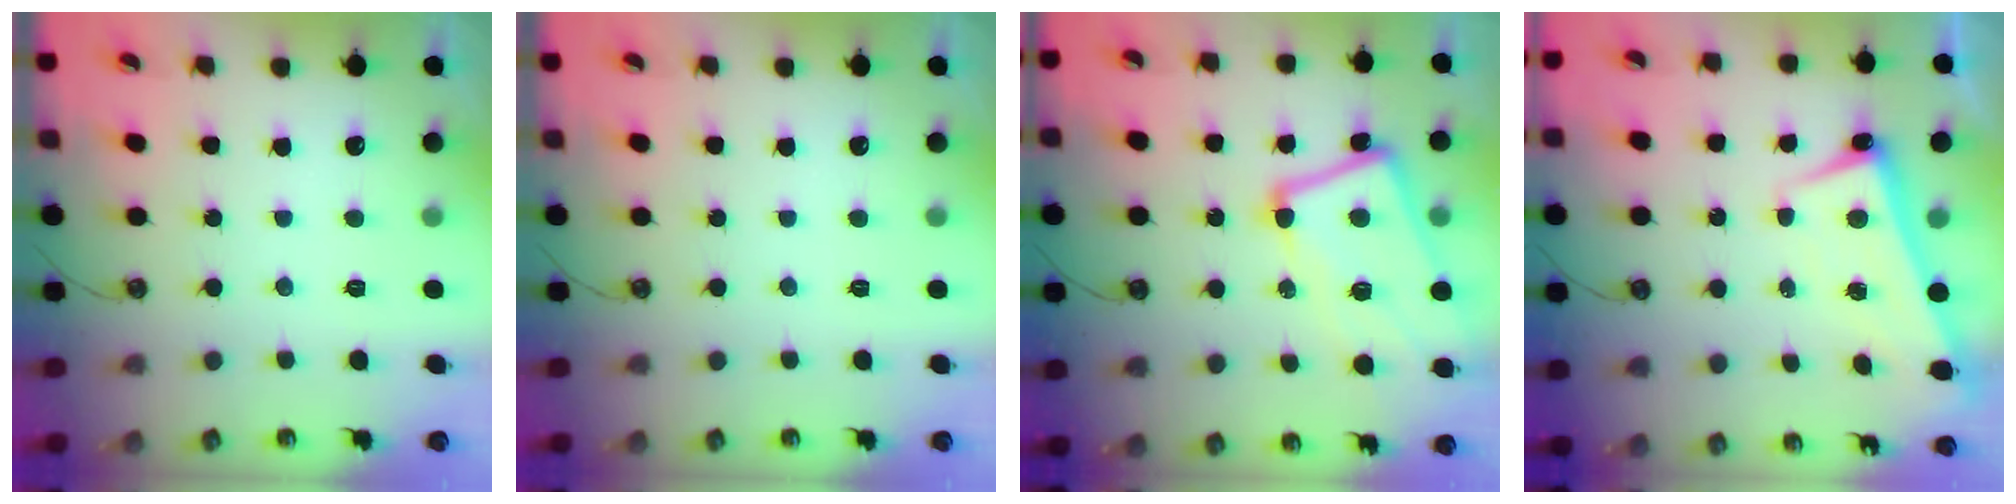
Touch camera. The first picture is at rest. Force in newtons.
{"total": 0.0}
{"total": 9.7, "press": 9.6, "slide": 1.7}
{"total": 2.7, "press": 2.6, "slide": 0.8}